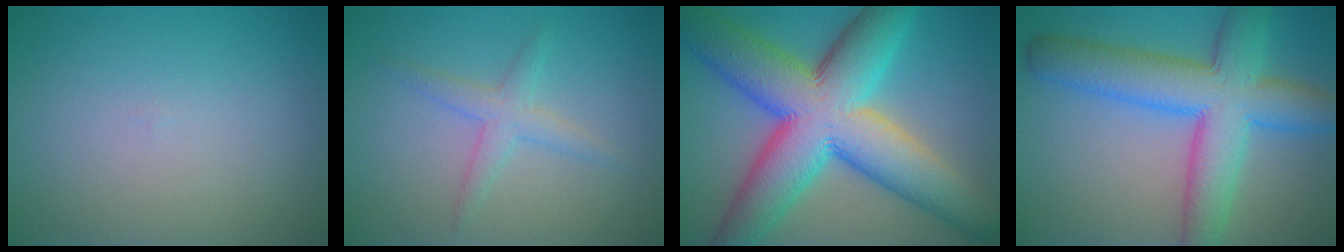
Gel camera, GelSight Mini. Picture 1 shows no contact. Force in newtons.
{"total": 2.2, "press": 2.2, "slide": 0.1}
{"total": 14.8, "press": 14.8, "slide": 0.4}
{"total": 9.4, "press": 9.4, "slide": 0.4}